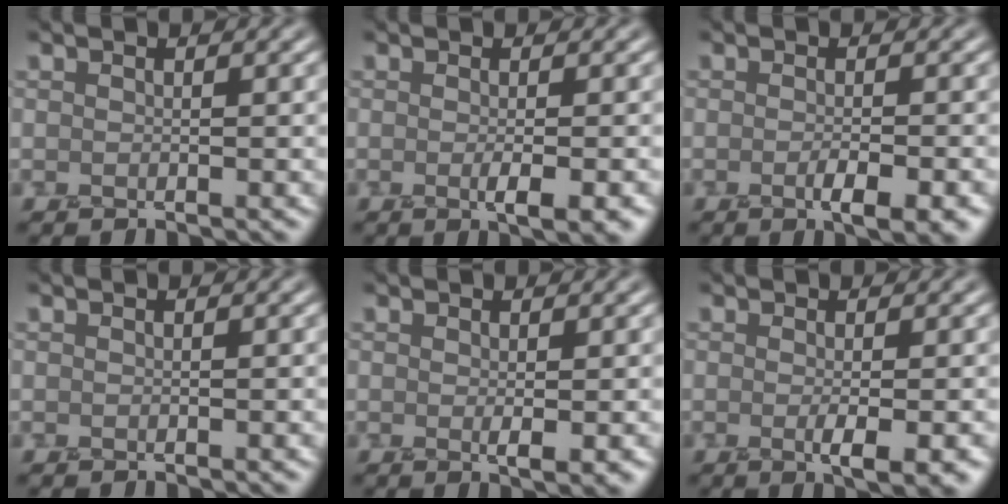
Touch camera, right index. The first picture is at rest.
{"total": 2.9, "force": [-0.6, 0.8, 2.8], "torque": [-0.034, -0.002, -0.009]}
{"total": 3.4, "force": [-1.3, 0.9, 3.0], "torque": [-0.043, -0.003, -0.022]}
{"total": 0.0}
{"total": 1.5, "force": [0.0, 0.2, 1.4], "torque": [-0.022, -0.004, -0.001]}
{"total": 3.2, "force": [-0.7, 0.8, 3.0], "torque": [-0.043, -0.005, -0.011]}